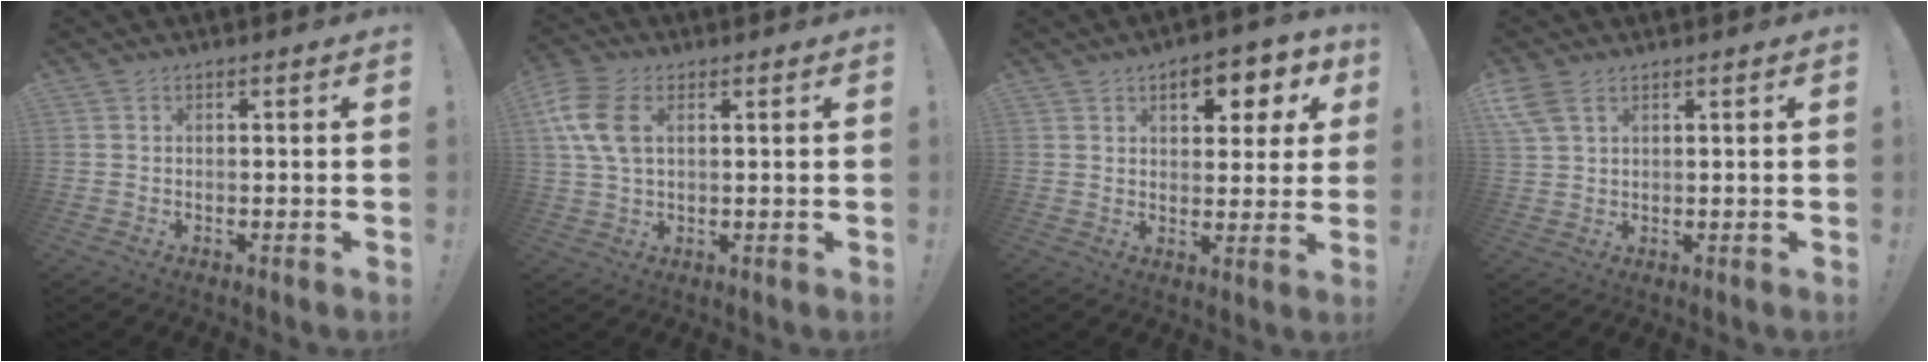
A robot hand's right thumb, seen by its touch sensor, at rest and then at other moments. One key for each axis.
{"total": 10.4, "fx": 3.1, "fy": 6.3, "fz": 7.7, "tx": -0.168, "ty": 0.003, "tz": 0.060}
{"total": 9.1, "fx": 4.2, "fy": 4.8, "fz": 6.4, "tx": -0.073, "ty": -0.019, "tz": 0.070}
{"total": 5.6, "fx": 3.3, "fy": 2.8, "fz": 3.5, "tx": -0.064, "ty": -0.008, "tz": 0.067}